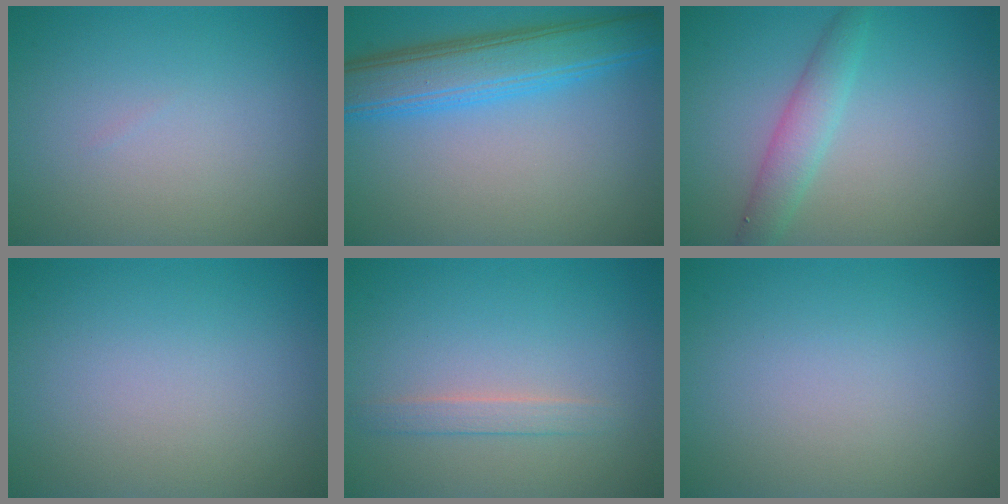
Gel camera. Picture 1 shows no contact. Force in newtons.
{"total": 7.7, "press": 7.7, "slide": 0.3}
{"total": 2.8, "press": 2.8, "slide": 0.2}
{"total": 0.0}
{"total": 1.5, "press": 1.5, "slide": 0.1}
{"total": 0.0}